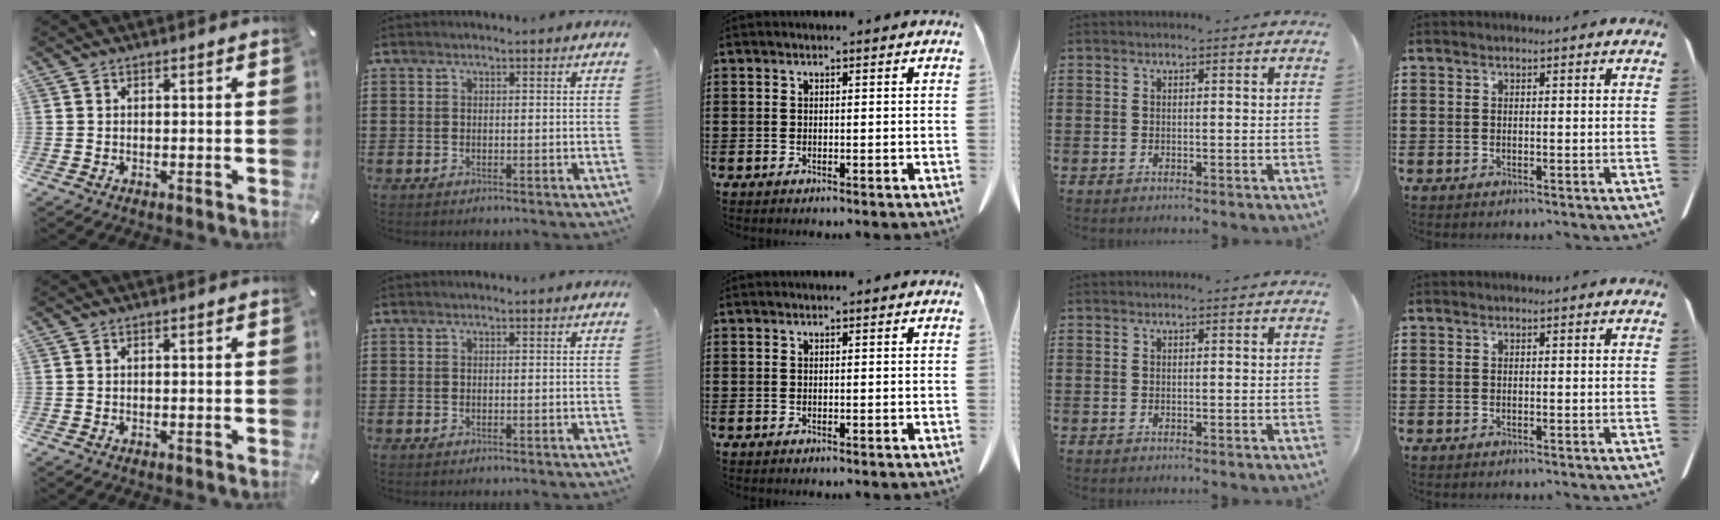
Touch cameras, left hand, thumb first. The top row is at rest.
{}